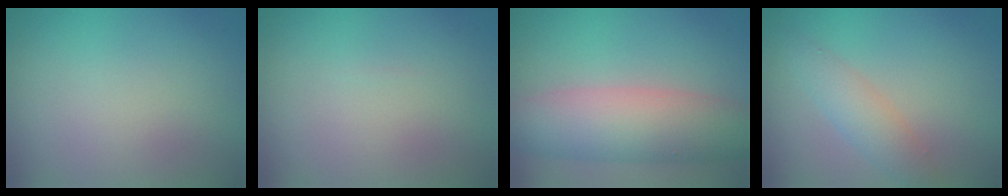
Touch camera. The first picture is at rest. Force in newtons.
{"total": 0.0}
{"total": 7.1, "press": 7.1, "slide": 0.3}
{"total": 2.5, "press": 2.5, "slide": 0.1}